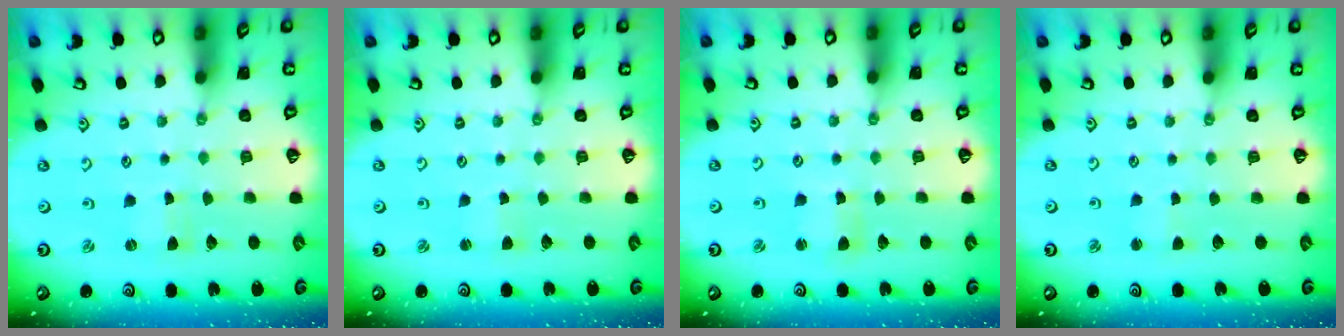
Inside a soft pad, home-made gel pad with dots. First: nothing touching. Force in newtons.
{"total": 1.6, "press": 1.6, "slide": 0.2}
{"total": 3.3, "press": 3.2, "slide": 0.3}
{"total": 1.5, "press": 1.5, "slide": 0.1}